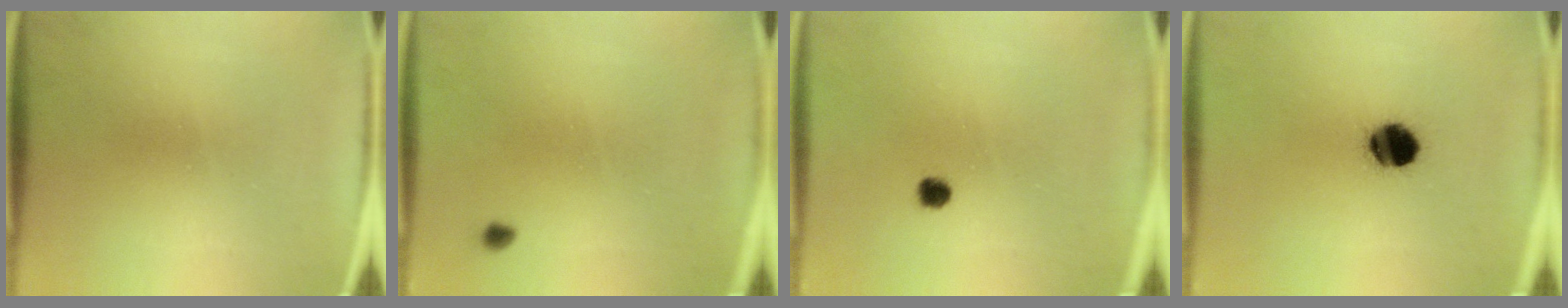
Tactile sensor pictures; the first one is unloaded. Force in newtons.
{"total": 0.8}
{"total": 2.0}
{"total": 8.7}